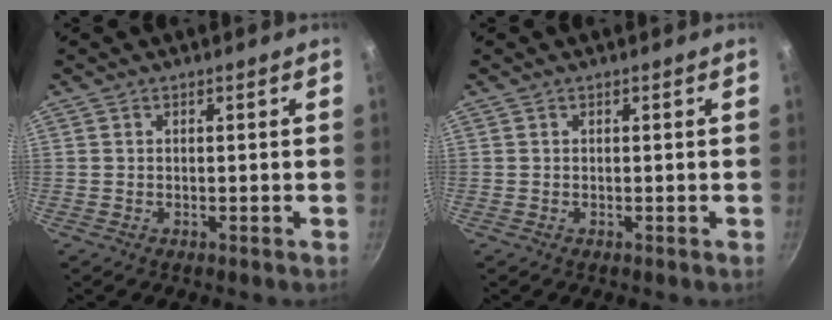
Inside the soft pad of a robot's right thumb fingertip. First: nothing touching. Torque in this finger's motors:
{"motor_torque": [0.00, 0.00, 0.00, 0.00, 0.01]}